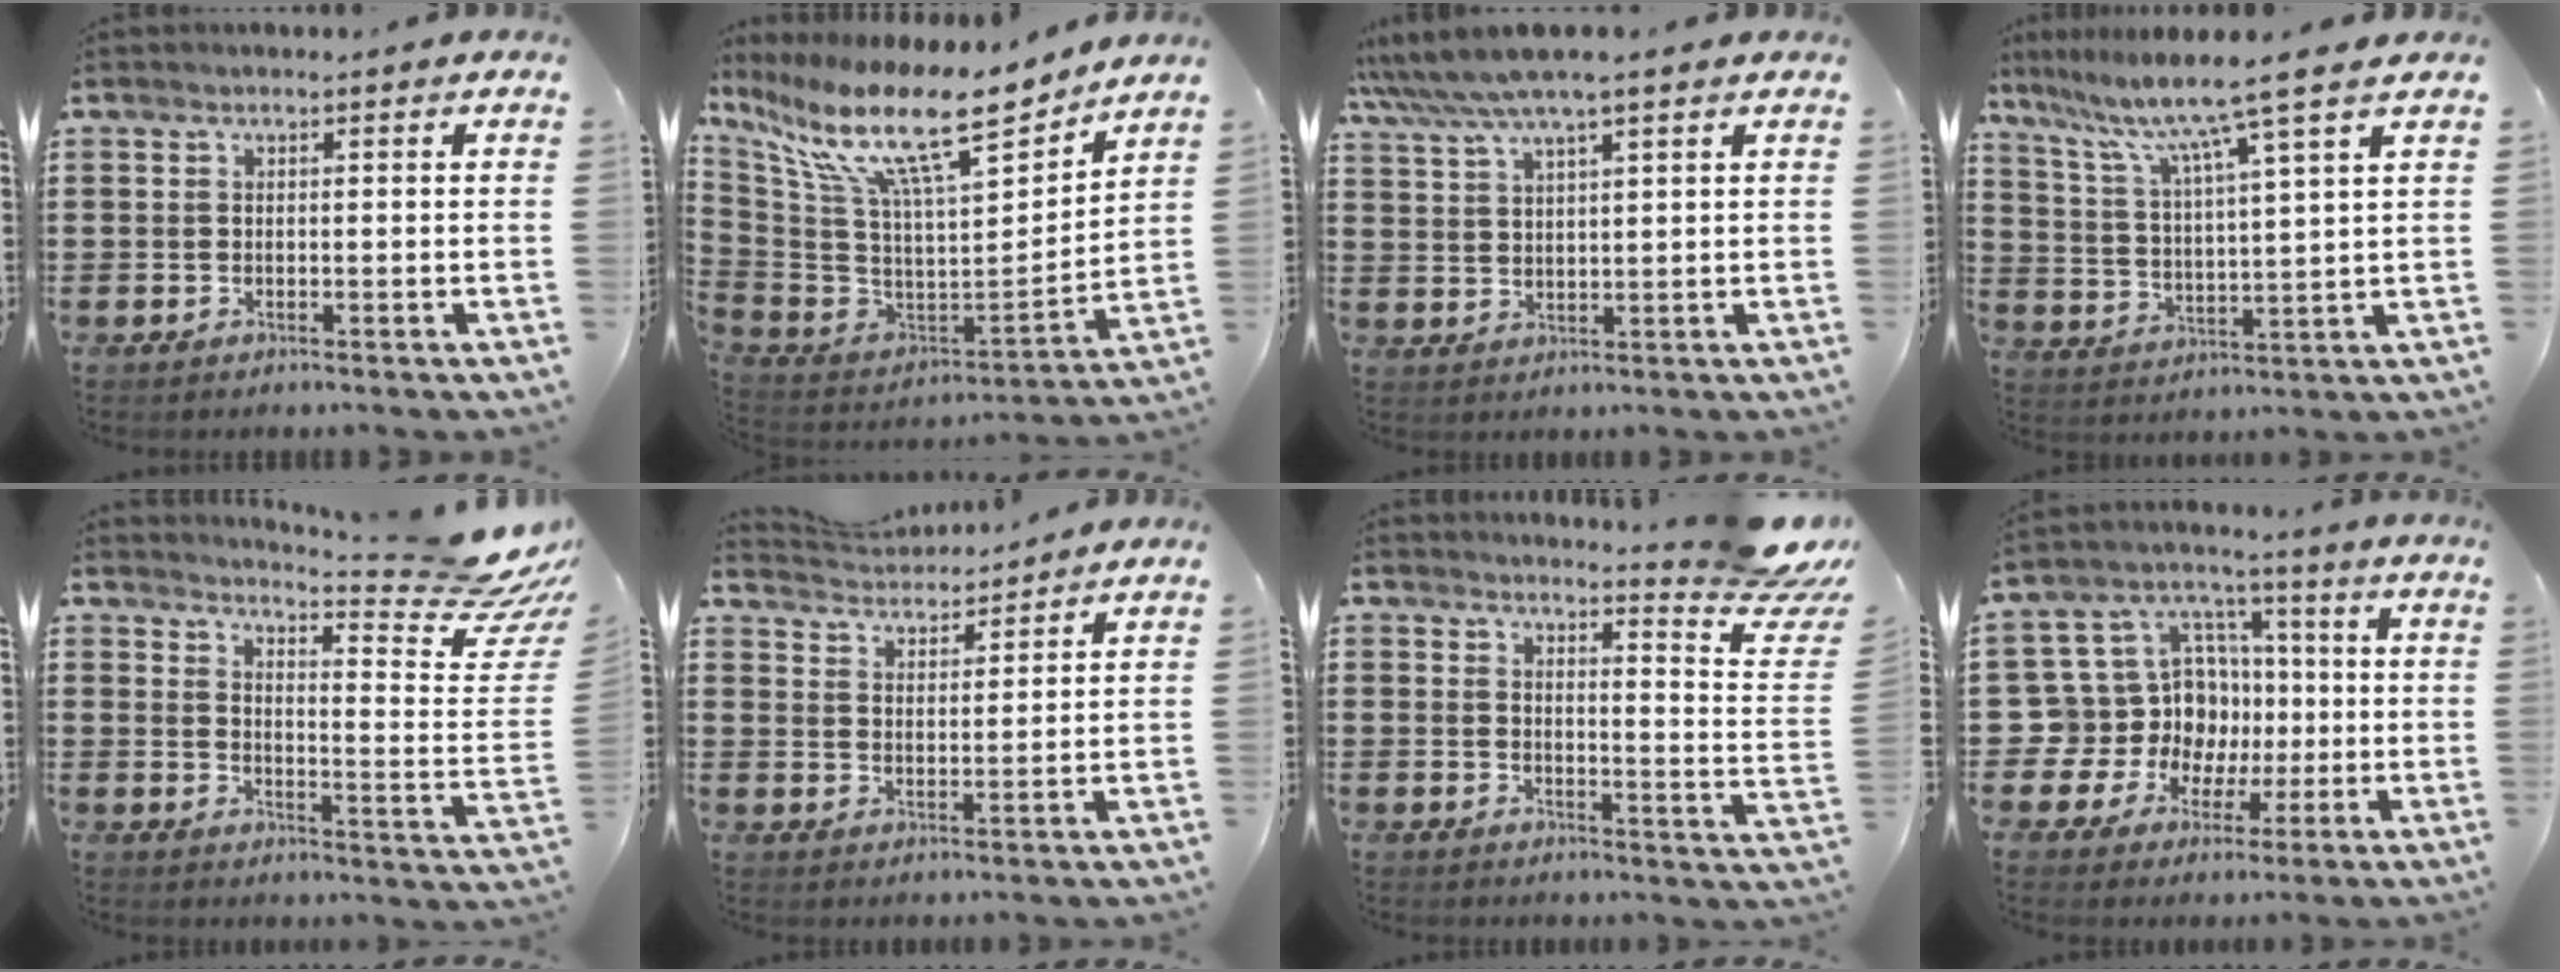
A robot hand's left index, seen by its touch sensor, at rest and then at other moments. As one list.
[{"total": 16.1, "force": [10.7, 3.4, 11.5], "torque": [-0.254, -0.063, 0.174]}, {"total": 5.7, "force": [4.7, 0.4, 3.3], "torque": [-0.076, -0.013, 0.081]}, {"total": 9.5, "force": [7.5, -1.0, 5.7], "torque": [-0.137, -0.041, 0.120]}, {"total": 8.1, "force": [6.8, 0.6, 4.3], "torque": [-0.068, -0.065, 0.113]}, {"total": 3.7, "force": [3.6, 0.5, 0.0], "torque": [-0.018, -0.019, 0.063]}, {"total": 6.9, "force": [6.2, 0.0, 3.1], "torque": [-0.045, -0.057, 0.099]}, {"total": 12.2, "force": [-0.4, 11.7, 3.6], "torque": [-0.117, -0.009, 0.005]}]